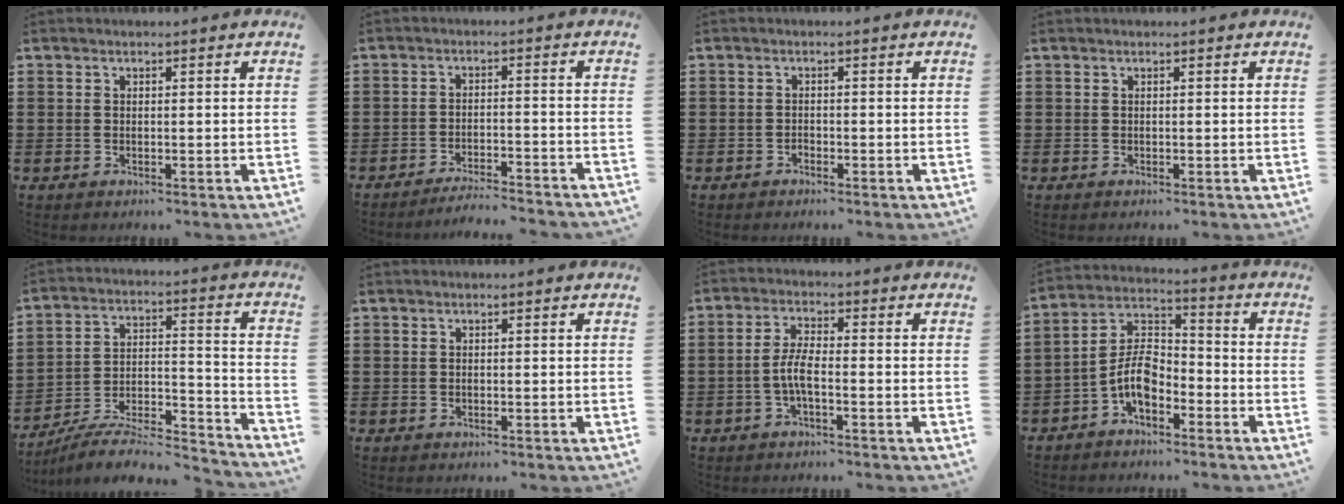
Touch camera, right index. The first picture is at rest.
{"total": 3.7, "force": [-3.6, -0.2, 0.8], "torque": [-0.018, -0.002, -0.073]}
{"total": 0.8, "force": [-0.7, 0.4, 0.2], "torque": [-0.006, 0.000, -0.014]}
{"total": 0.0}
{"total": 7.4, "force": [-6.6, 1.8, 2.8], "torque": [-0.048, 0.004, -0.130]}
{"total": 0.0}
{"total": 4.3, "force": [-1.4, 1.1, 3.9], "torque": [-0.091, -0.003, -0.032]}
{"total": 7.5, "force": [-3.8, 3.8, 5.2], "torque": [-0.126, 0.001, -0.081]}